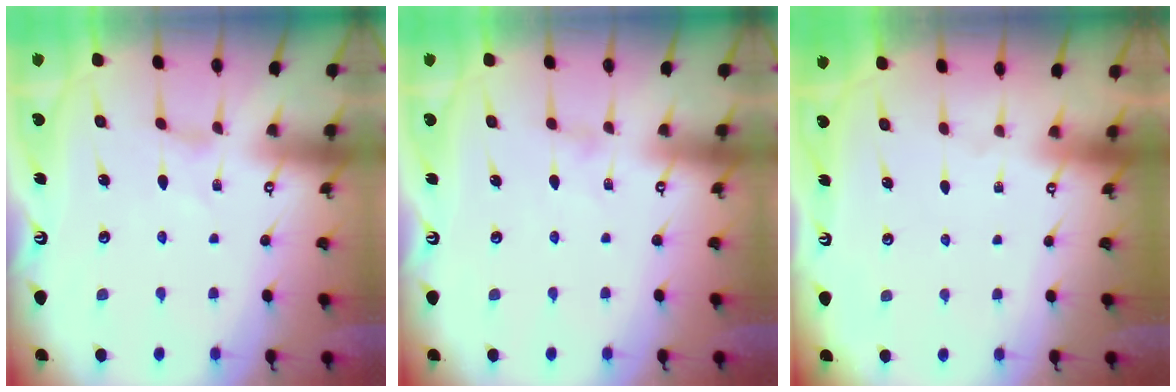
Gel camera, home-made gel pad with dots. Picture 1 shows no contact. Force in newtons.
{"total": 0.0}
{"total": 0.0}